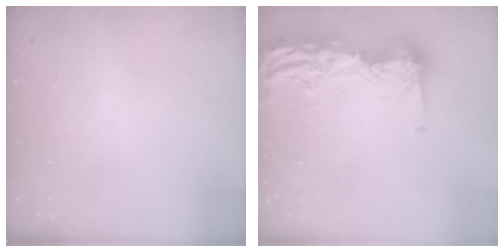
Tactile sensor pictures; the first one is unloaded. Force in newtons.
{"total": 17.7, "press": 17.6, "slide": 0.9}